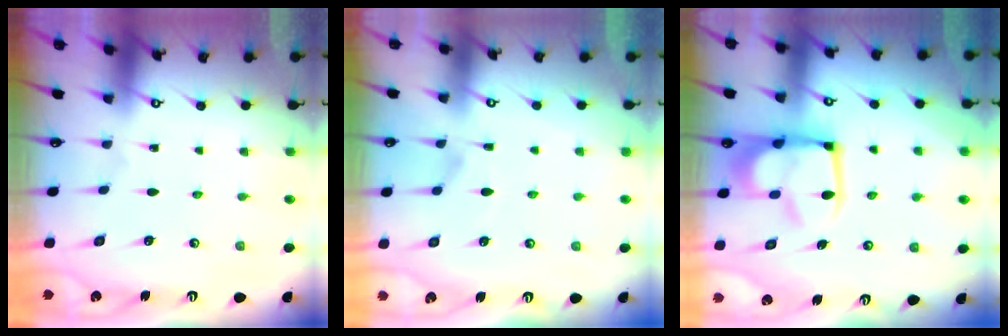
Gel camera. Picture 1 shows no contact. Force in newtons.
{"total": 6.4, "press": 6.3, "slide": 1.3}
{"total": 6.8, "press": 6.7, "slide": 1.2}